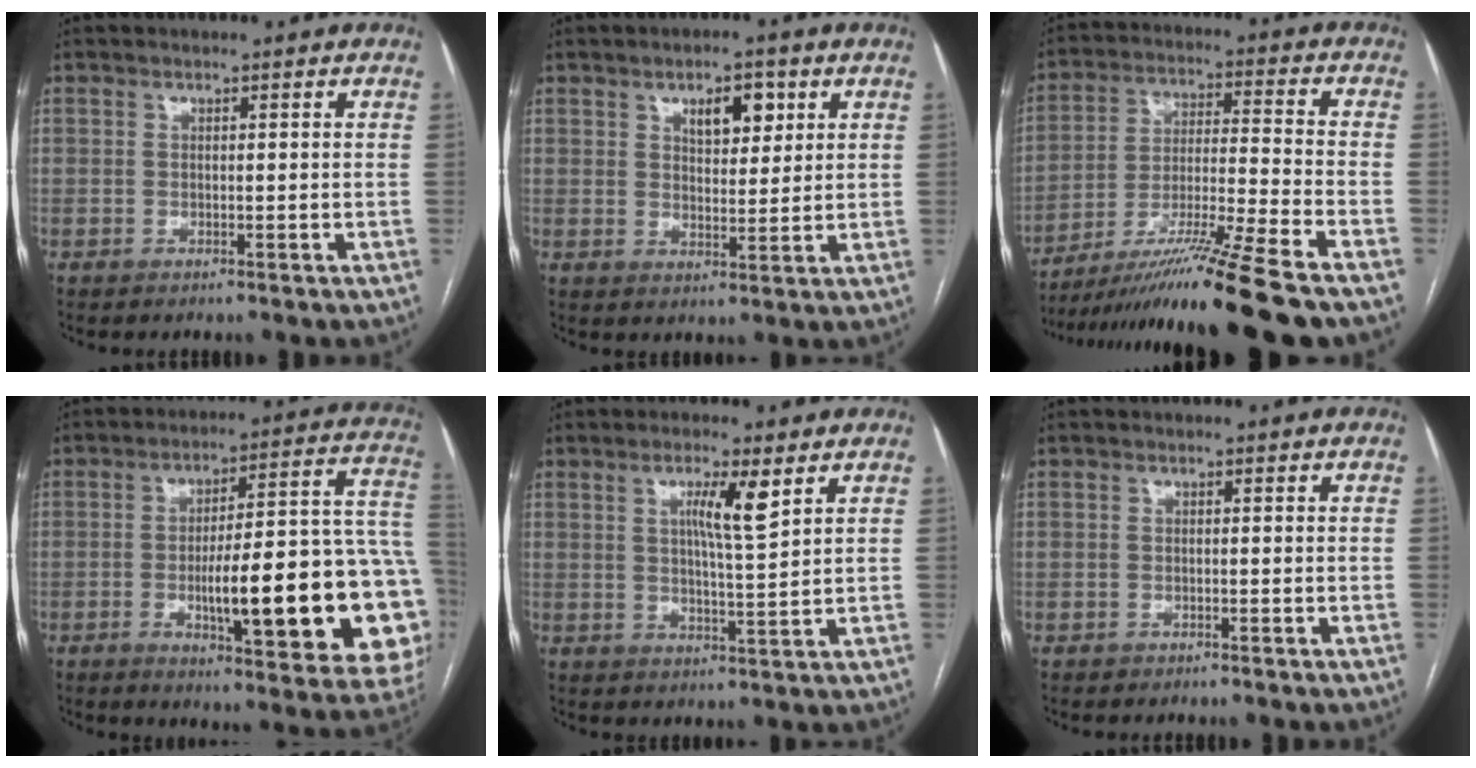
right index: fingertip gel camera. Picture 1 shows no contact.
{"total": 5.8, "force": [2.8, 2.7, 4.3], "torque": [-0.068, 0.004, 0.046]}
{"total": 17.5, "force": [-13.9, -2.2, 10.4], "torque": [-0.181, -0.029, -0.239]}
{"total": 26.7, "force": [-5.3, 4.8, 25.8], "torque": [-0.267, 0.012, -0.068]}
{"total": 6.0, "force": [2.7, 0.2, 5.4], "torque": [-0.093, -0.003, 0.044]}
{"total": 0.7, "force": [-0.5, 0.4, -0.1], "torque": [-0.003, 0.004, -0.010]}